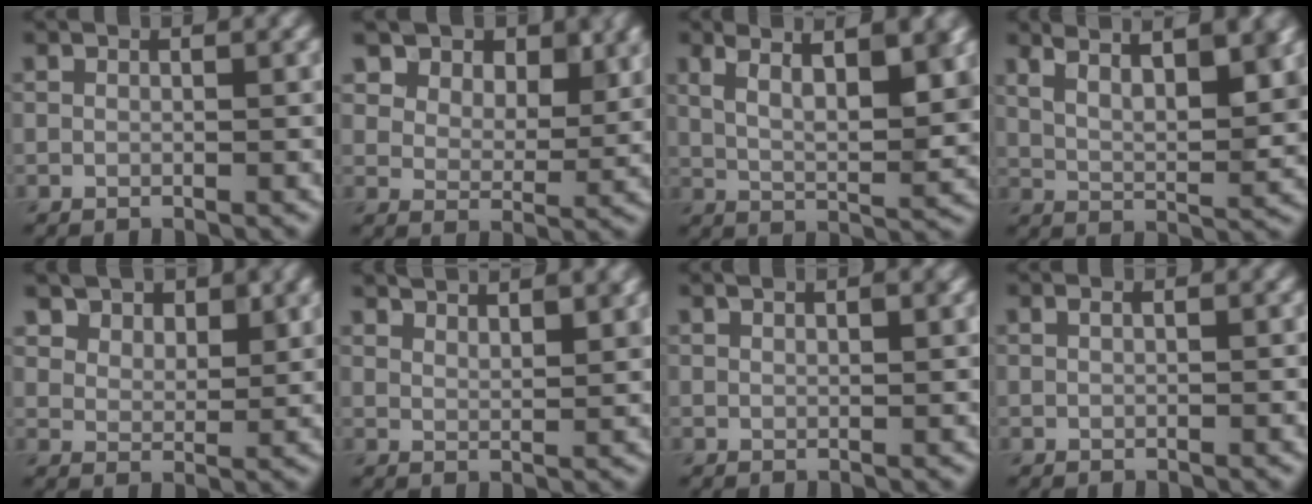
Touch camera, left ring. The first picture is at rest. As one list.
[{"total": 8.5, "force": [5.6, 5.0, 3.8], "torque": [-0.073, -0.015, 0.099]}, {"total": 7.4, "force": [3.9, 2.5, 5.8], "torque": [-0.080, 0.012, 0.055]}, {"total": 8.5, "force": [5.5, 2.7, 5.8], "torque": [-0.068, 0.022, 0.068]}, {"total": 5.9, "force": [4.2, 3.3, 2.3], "torque": [-0.059, -0.014, 0.078]}, {"total": 3.9, "force": [3.5, 0.9, 1.6], "torque": [-0.006, 0.006, 0.041]}, {"total": 1.5, "force": [1.0, 0.4, 1.1], "torque": [-0.009, 0.000, 0.017]}, {"total": 0.6, "force": [0.3, 0.2, 0.4], "torque": [-0.010, 0.002, 0.005]}]